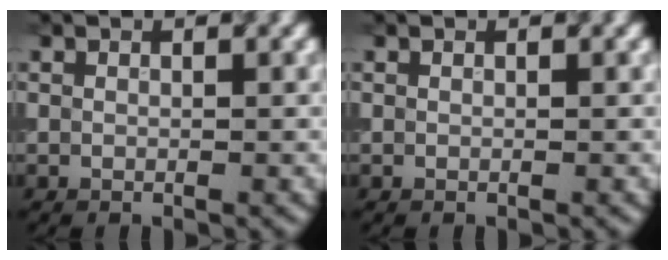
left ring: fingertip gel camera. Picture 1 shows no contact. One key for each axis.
{"total": 0.0}